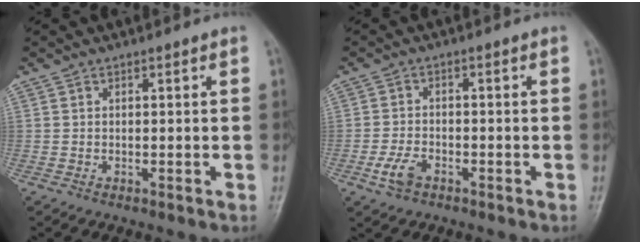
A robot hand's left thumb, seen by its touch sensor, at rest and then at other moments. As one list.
[{"total": 4.1, "force": [-2.2, 2.4, 2.5], "torque": [-0.053, 0.009, -0.042]}]